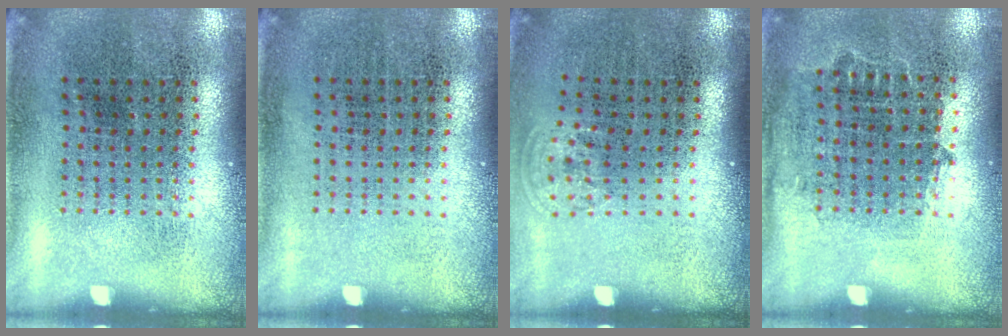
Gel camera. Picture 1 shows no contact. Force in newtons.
{"total": 0.0}
{"total": 0.8, "press": 0.6, "slide": 0.5}
{"total": 0.8, "press": 0.7, "slide": 0.4}